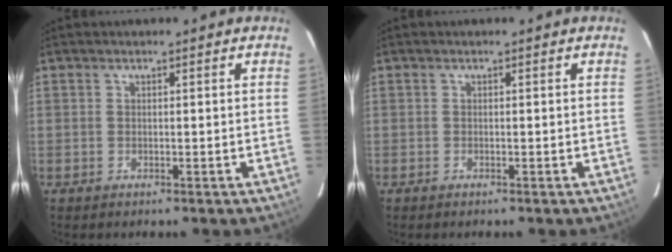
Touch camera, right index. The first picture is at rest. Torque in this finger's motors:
{"motor_torque": [0.02, -0.06, 0.02, 0.01]}